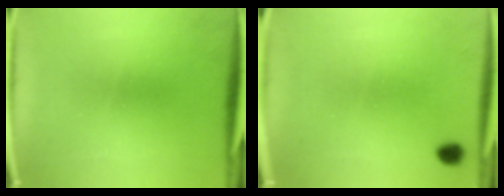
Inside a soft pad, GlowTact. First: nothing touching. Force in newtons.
{"total": 2.9}